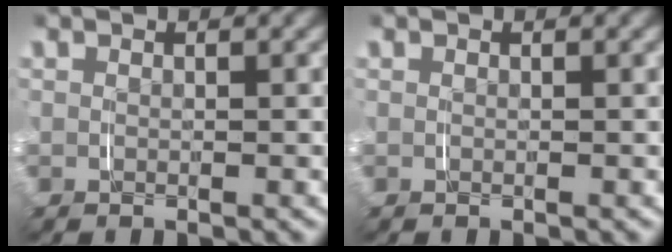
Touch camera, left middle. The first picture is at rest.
{"total": 0.0}